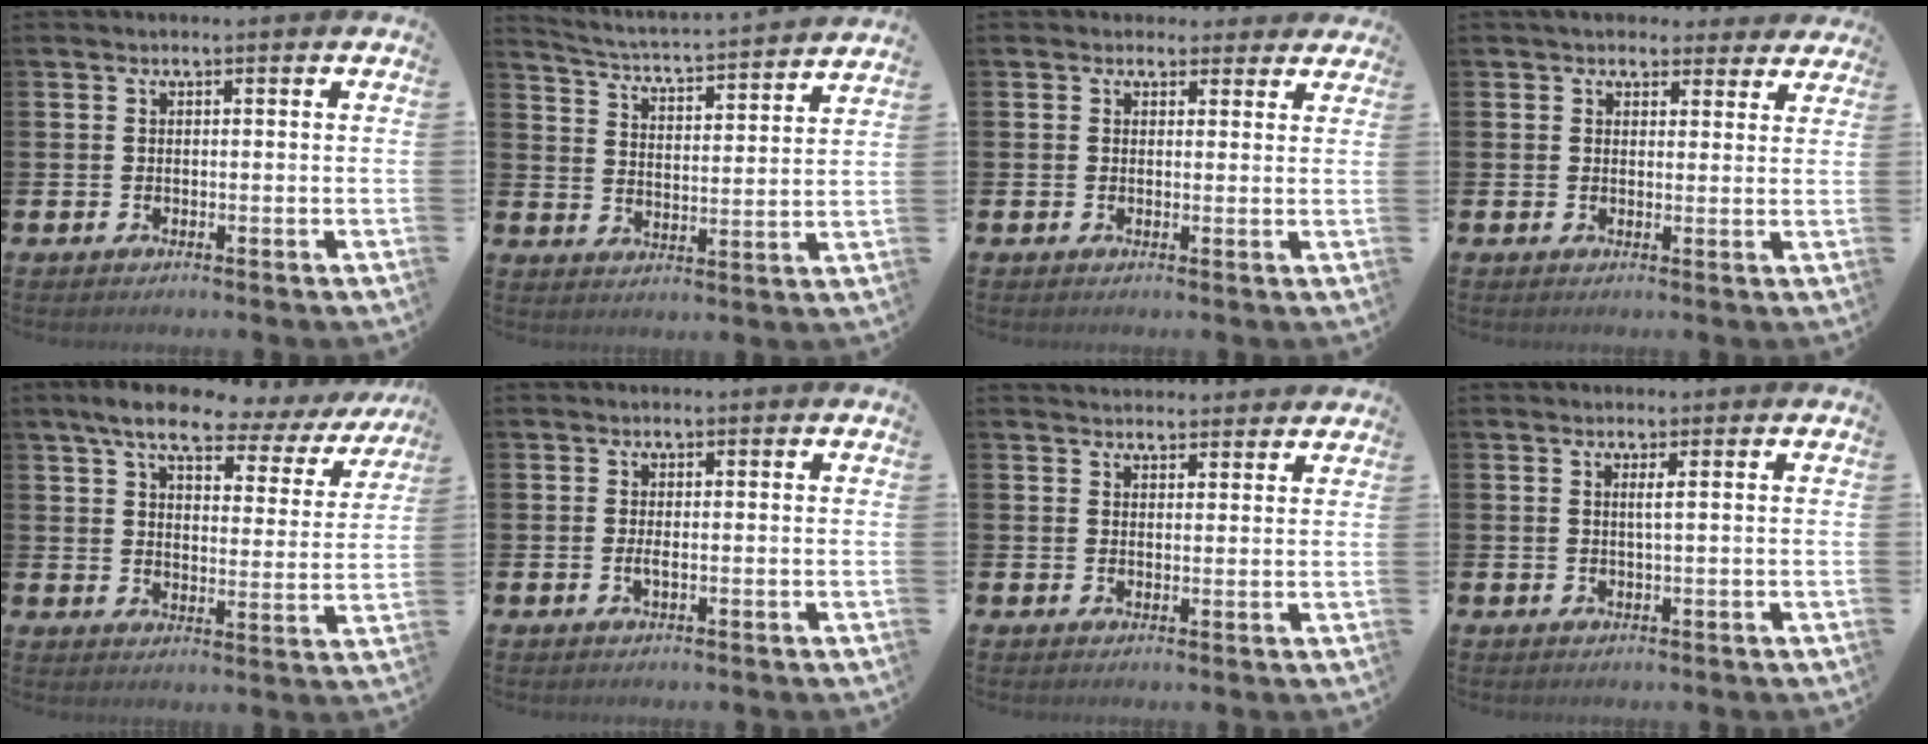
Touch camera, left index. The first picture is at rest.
{"total": 4.0, "force": [4.0, -0.1, 0.8], "torque": [-0.038, -0.045, 0.060]}
{"total": 2.3, "force": [1.9, 1.3, -0.2], "torque": [0.015, -0.007, 0.030]}
{"total": 3.9, "force": [3.5, 1.8, 0.4], "torque": [0.000, -0.019, 0.060]}
{"total": 8.1, "force": [6.7, 2.5, 4.0], "torque": [-0.084, -0.040, 0.107]}
{"total": 0.9, "force": [-0.2, 0.1, 0.9], "torque": [-0.022, 0.000, -0.003]}
{"total": 3.0, "force": [2.9, 0.8, 0.0], "torque": [0.006, -0.016, 0.050]}
{"total": 1.1, "force": [0.5, -0.3, 1.0], "torque": [-0.019, -0.003, 0.007]}